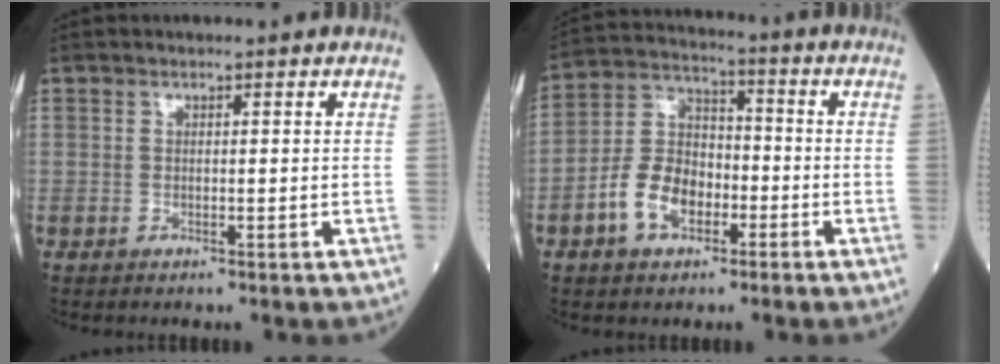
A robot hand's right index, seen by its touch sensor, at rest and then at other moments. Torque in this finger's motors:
{"motor_torque": [1.25, -0.86, 0.70, 0.08]}